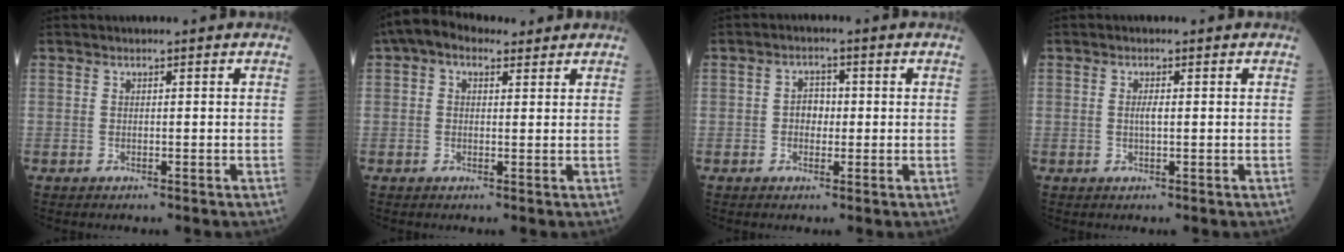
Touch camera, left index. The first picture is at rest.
{"total": 5.1, "force": [3.1, 3.0, 2.8], "torque": [-0.058, 0.038, 0.053]}
{"total": 2.7, "force": [-0.2, 1.9, 1.9], "torque": [-0.028, 0.010, -0.004]}
{"total": 1.4, "force": [0.1, 0.2, 1.4], "torque": [-0.030, 0.001, 0.001]}